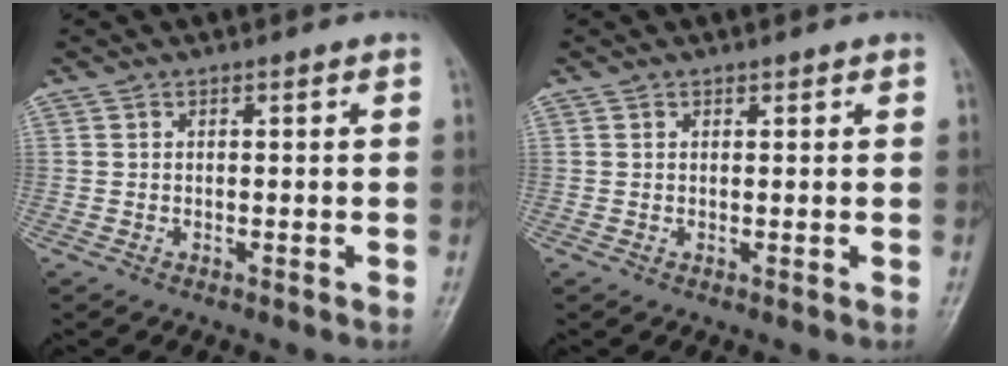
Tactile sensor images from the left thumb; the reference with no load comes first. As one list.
[{"total": 0.7, "force": [0.5, 0.5, 0.1], "torque": [0.005, -0.002, 0.005]}]